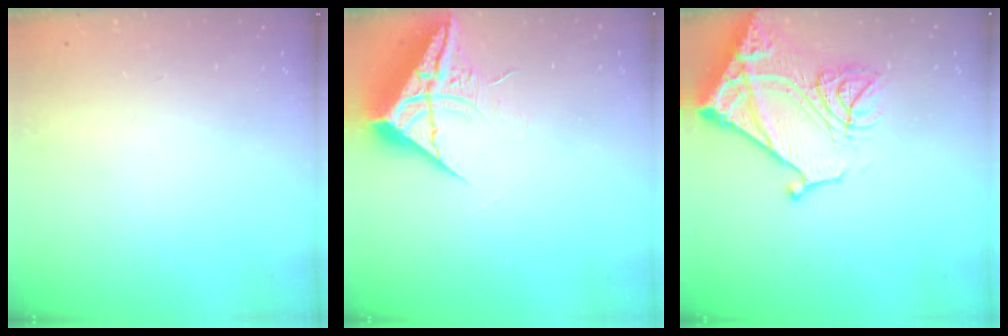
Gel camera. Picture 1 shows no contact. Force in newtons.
{"total": 10.0, "press": 9.9, "slide": 1.0}
{"total": 22.0, "press": 21.8, "slide": 2.5}